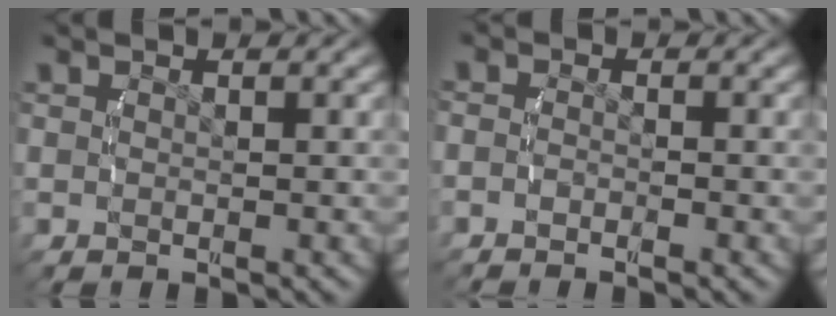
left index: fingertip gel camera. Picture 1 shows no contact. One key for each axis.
{"total": 1.3, "fx": -1.0, "fy": 0.8, "fz": 0.2, "tx": -0.015, "ty": -0.008, "tz": -0.018}